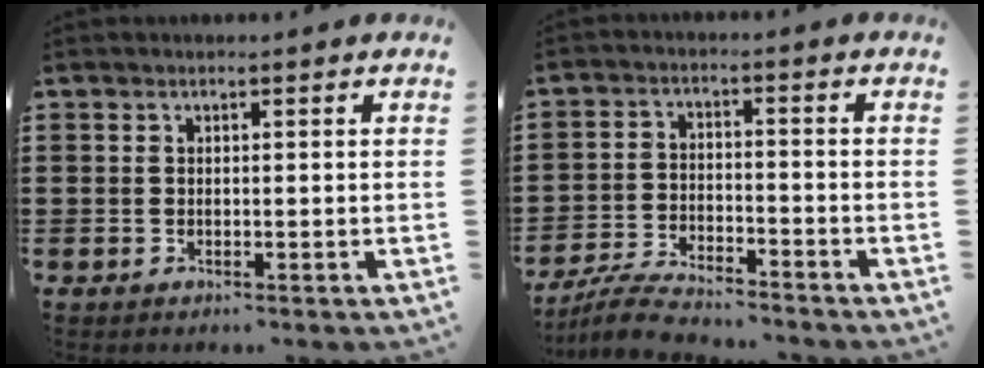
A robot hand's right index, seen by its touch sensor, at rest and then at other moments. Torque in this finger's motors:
{"motor_torque": [-0.15, 0.21, 0.15, -0.01]}